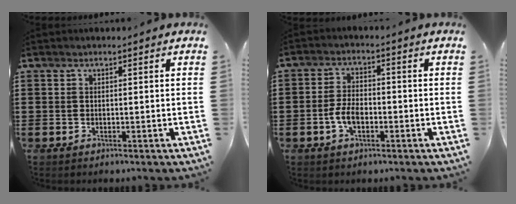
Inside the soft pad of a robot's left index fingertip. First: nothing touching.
{"total": 4.5, "force": [-1.3, 2.3, 3.6], "torque": [-0.085, -0.001, -0.028]}